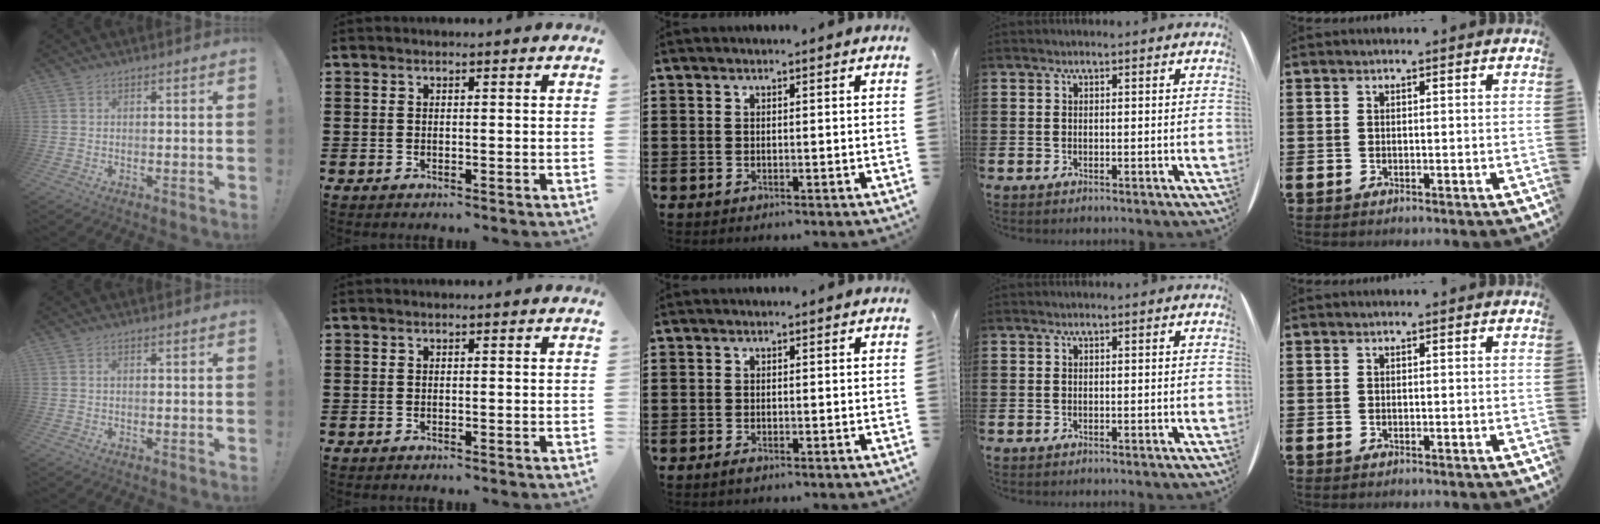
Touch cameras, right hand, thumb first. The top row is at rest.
{"middle": {"total": 0.7, "force": [-0.5, 0.2, 0.4], "torque": [-0.008, -0.005, -0.008]}}